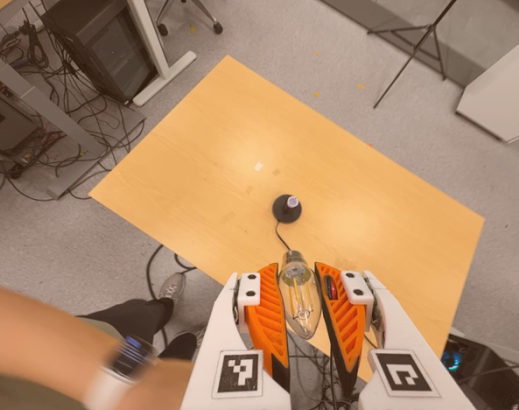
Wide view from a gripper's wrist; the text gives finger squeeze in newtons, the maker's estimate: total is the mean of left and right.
{"total": 19.7, "left": 21.1, "right": 18.3}